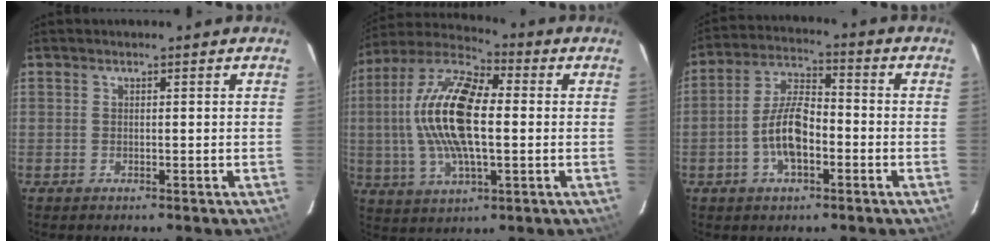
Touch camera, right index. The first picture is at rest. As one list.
[{"total": 17.8, "force": [0.7, 7.0, 16.4], "torque": [-0.324, 0.014, 0.004]}, {"total": 9.2, "force": [-3.0, 4.0, 7.7], "torque": [-0.159, 0.012, -0.055]}]